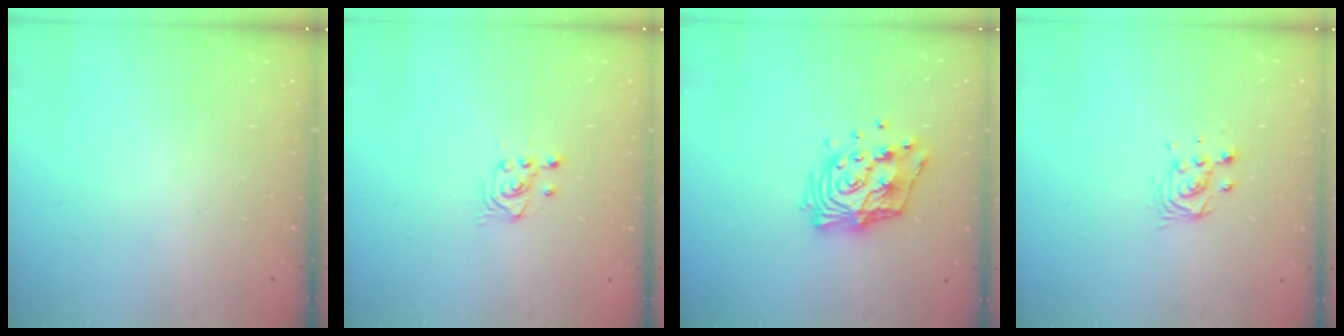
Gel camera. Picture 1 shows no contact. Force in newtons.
{"total": 2.6, "press": 2.6, "slide": 0.1}
{"total": 13.7, "press": 13.6, "slide": 1.5}
{"total": 4.0, "press": 4.0, "slide": 0.1}